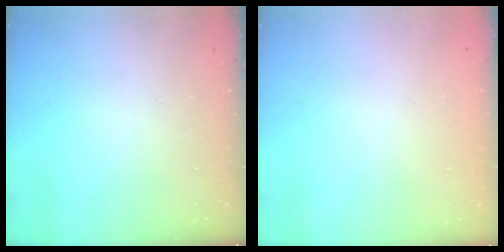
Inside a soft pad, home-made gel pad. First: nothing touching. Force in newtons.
{"total": 2.2, "press": 2.2, "slide": 0.1}